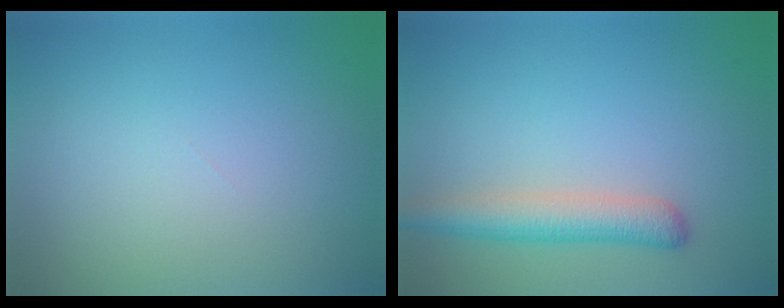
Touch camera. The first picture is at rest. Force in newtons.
{"total": 3.7, "press": 3.7, "slide": 0.1}